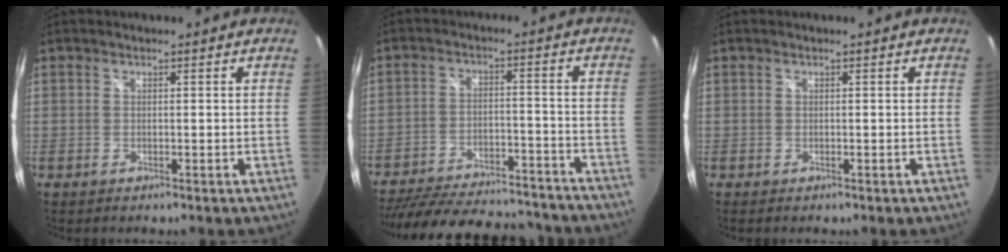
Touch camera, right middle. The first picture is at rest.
{"total": 27.6, "force": [-23.9, 7.8, 11.4], "torque": [-0.222, -0.009, -0.316]}
{"total": 0.0}